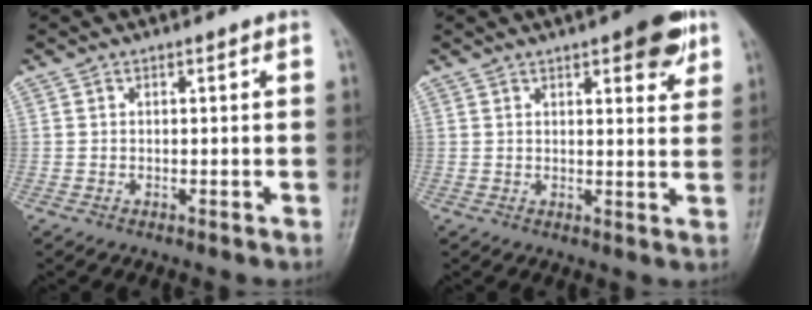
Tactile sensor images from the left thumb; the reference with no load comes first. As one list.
[{"total": 7.9, "force": [4.6, 2.7, 5.9], "torque": [-0.053, -0.019, 0.055]}]